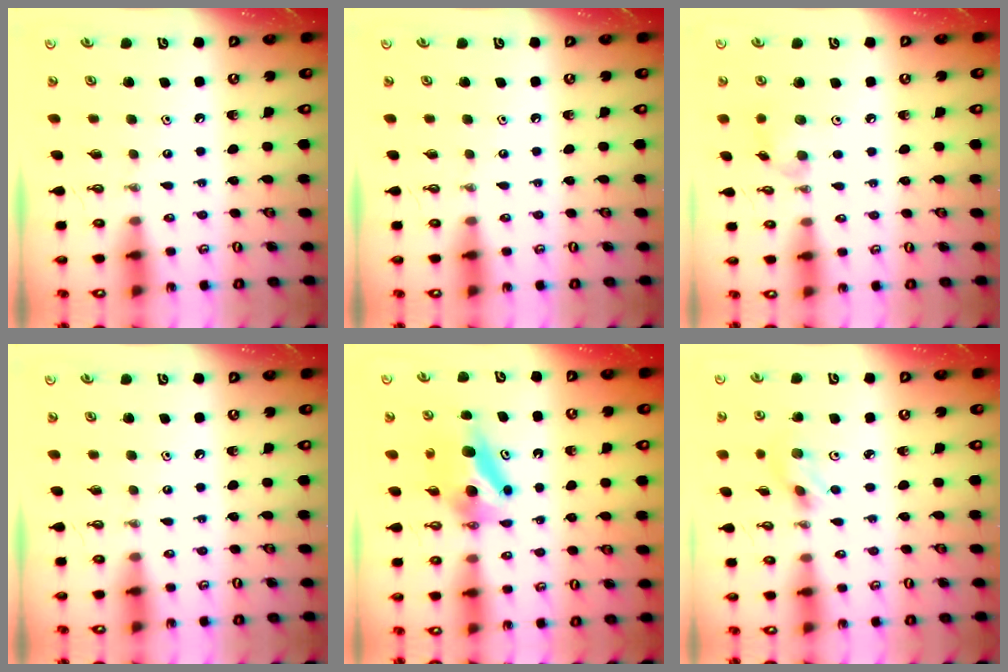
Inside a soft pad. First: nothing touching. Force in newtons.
{"total": 0.0}
{"total": 6.5, "press": 6.4, "slide": 0.7}
{"total": 0.0}
{"total": 6.7, "press": 6.6, "slide": 1.3}
{"total": 3.4, "press": 3.3, "slide": 0.8}